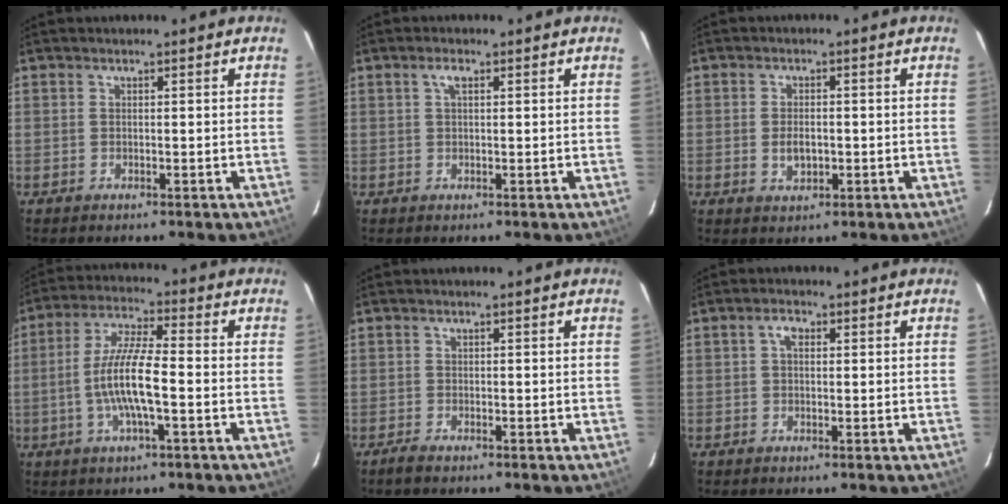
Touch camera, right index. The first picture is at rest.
{"total": 1.6, "force": [0.7, 0.6, 1.3], "torque": [-0.026, 0.005, 0.011]}
{"total": 3.6, "force": [-0.7, 2.2, 2.7], "torque": [-0.049, -0.003, -0.010]}
{"total": 10.5, "force": [-2.5, 1.7, 10.0], "torque": [-0.200, 0.000, -0.048]}
{"total": 1.8, "force": [-1.5, 0.5, 0.8], "torque": [-0.020, -0.006, -0.030]}
{"total": 1.9, "force": [0.4, 1.2, 1.4], "torque": [-0.027, 0.009, 0.006]}